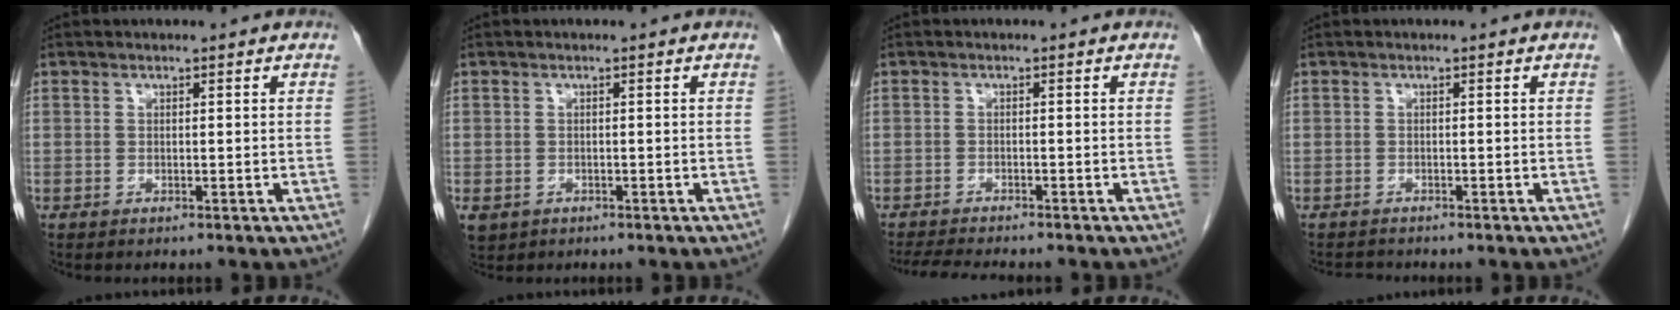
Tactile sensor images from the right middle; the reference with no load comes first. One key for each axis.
{"total": 3.8, "fx": -1.8, "fy": 3.1, "fz": 1.3, "tx": -0.030, "ty": -0.004, "tz": -0.024}
{"total": 6.6, "fx": -5.9, "fy": 0.7, "fz": 2.7, "tx": -0.042, "ty": -0.014, "tz": -0.094}
{"total": 1.3, "fx": -1.3, "fy": 0.2, "fz": -0.2, "tx": 0.001, "ty": -0.006, "tz": -0.021}